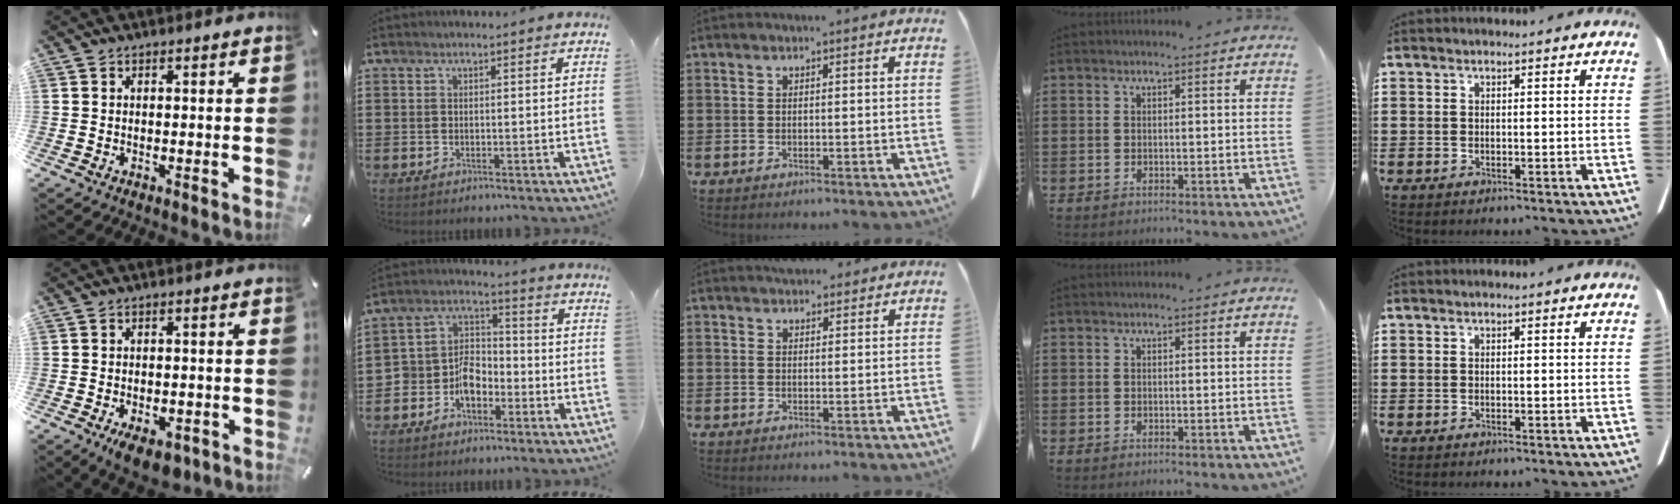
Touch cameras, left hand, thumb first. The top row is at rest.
{"thumb": {"total": 6.2, "force": [-3.2, 3.3, 4.2], "torque": [-0.072, 0.013, -0.051]}, "index": {"total": 6.4, "force": [-3.6, 4.4, 2.9], "torque": [-0.066, 0.015, -0.070]}, "middle": {"total": 2.5, "force": [2.3, 0.7, 0.3], "torque": [-0.013, -0.004, 0.046]}}